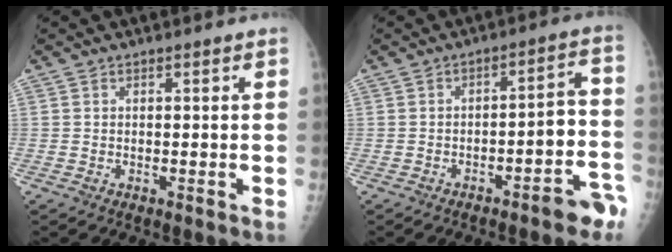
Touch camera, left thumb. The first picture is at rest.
{"total": 8.7, "force": [-4.9, 2.7, 6.7], "torque": [-0.059, 0.052, -0.062]}